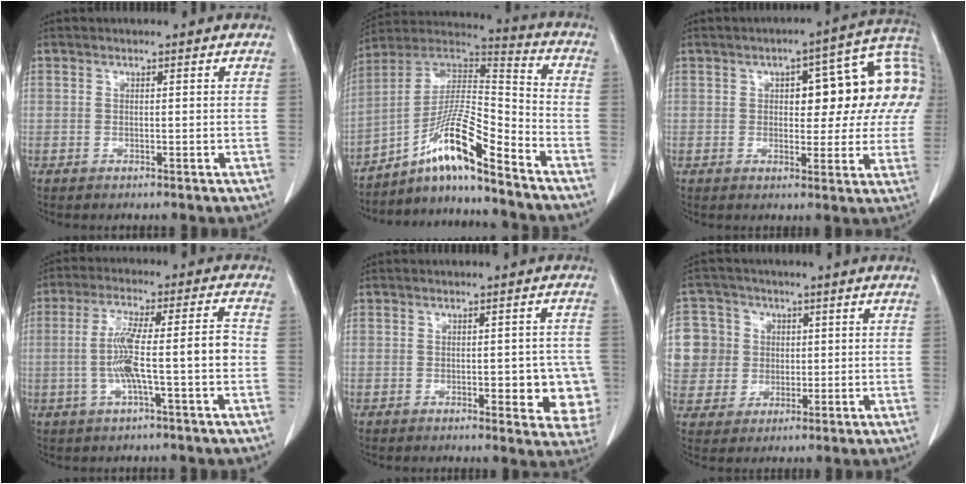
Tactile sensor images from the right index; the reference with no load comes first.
{"total": 13.2, "force": [-9.0, 0.6, 9.6], "torque": [-0.174, 0.018, -0.162]}
{"total": 14.4, "force": [3.0, 5.8, 12.8], "torque": [-0.149, 0.043, 0.033]}
{"total": 9.9, "force": [-1.8, 0.3, 9.7], "torque": [-0.177, 0.021, -0.033]}
{"total": 8.3, "force": [-1.8, 3.0, 7.6], "torque": [-0.070, 0.001, -0.018]}
{"total": 12.3, "force": [1.7, 12.0, 2.3], "torque": [-0.080, 0.044, 0.050]}